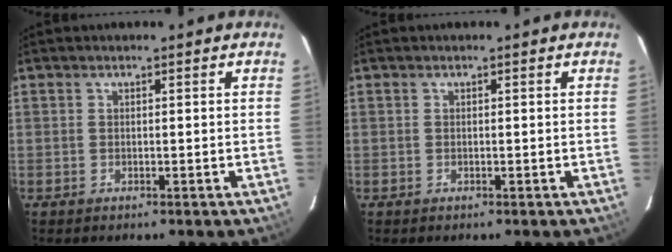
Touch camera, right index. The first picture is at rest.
{"total": 0.0}